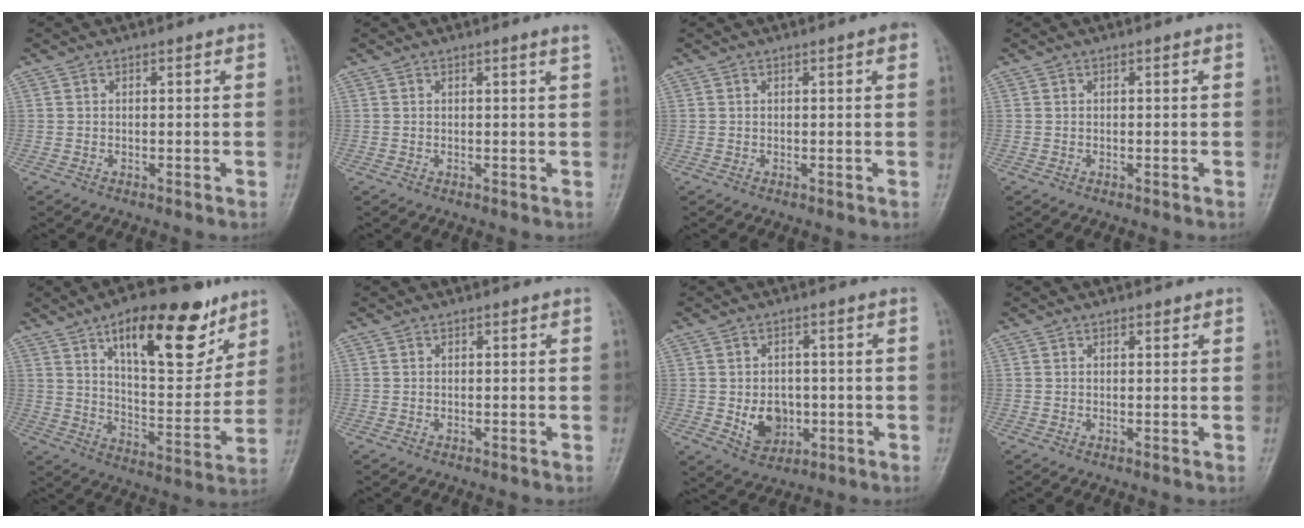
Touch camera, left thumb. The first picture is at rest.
{"total": 1.1, "force": [0.7, -0.4, 0.8], "torque": [-0.020, -0.007, 0.012]}
{"total": 1.2, "force": [0.6, 0.2, 1.1], "torque": [-0.017, 0.001, 0.004]}
{"total": 0.0}
{"total": 20.8, "force": [11.8, 8.5, 14.8], "torque": [-0.175, -0.057, 0.191]}
{"total": 0.0}
{"total": 7.1, "force": [-1.1, 5.6, 4.1], "torque": [-0.037, 0.000, -0.007]}
{"total": 0.9, "force": [0.6, 0.5, 0.4], "torque": [-0.001, -0.003, 0.006]}